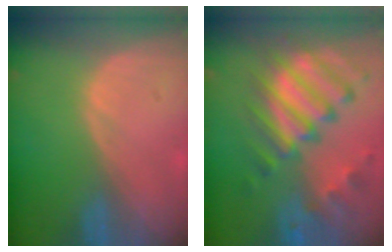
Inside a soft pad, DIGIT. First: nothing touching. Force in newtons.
{"total": 11.4, "press": 9.9, "slide": 5.7}